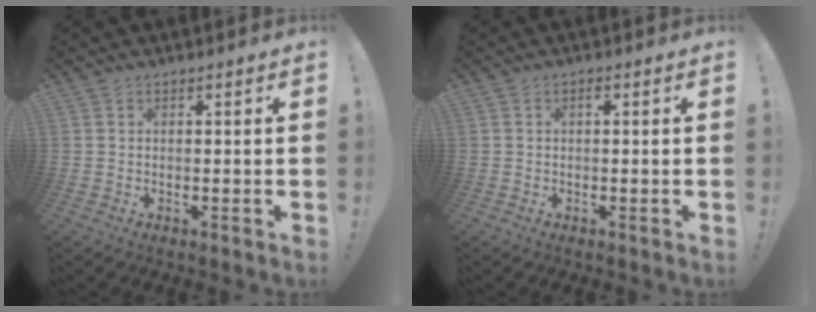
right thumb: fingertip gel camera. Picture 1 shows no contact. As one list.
[{"total": 0.7, "force": [0.1, 0.1, 0.7], "torque": [-0.012, 0.002, -0.001]}]